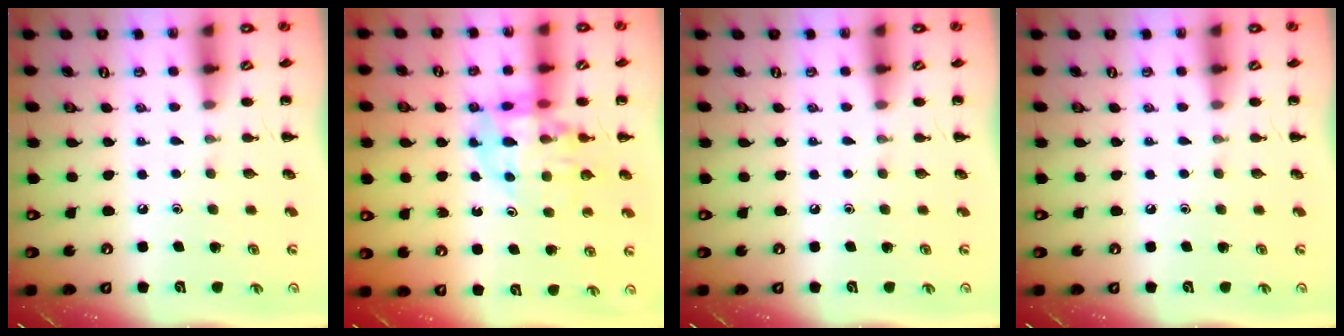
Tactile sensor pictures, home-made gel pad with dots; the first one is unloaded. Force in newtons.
{"total": 11.4, "press": 11.0, "slide": 3.3}
{"total": 0.0}
{"total": 0.0}